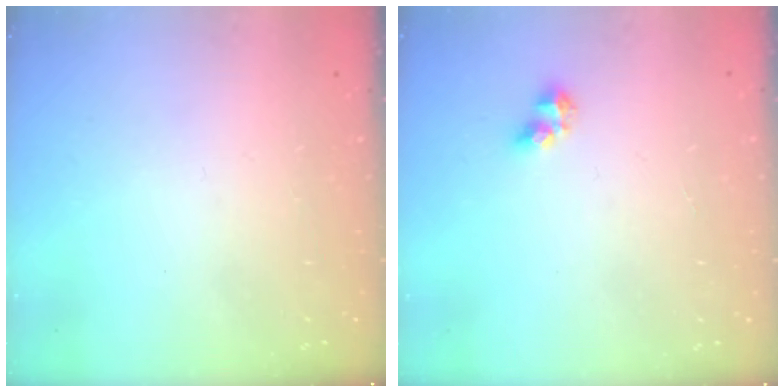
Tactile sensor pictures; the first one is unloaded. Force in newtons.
{"total": 5.4, "press": 5.4, "slide": 0.8}